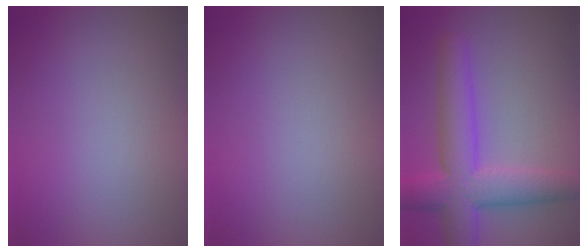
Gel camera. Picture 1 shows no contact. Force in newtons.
{"total": 0.0}
{"total": 7.3, "press": 7.3, "slide": 0.3}